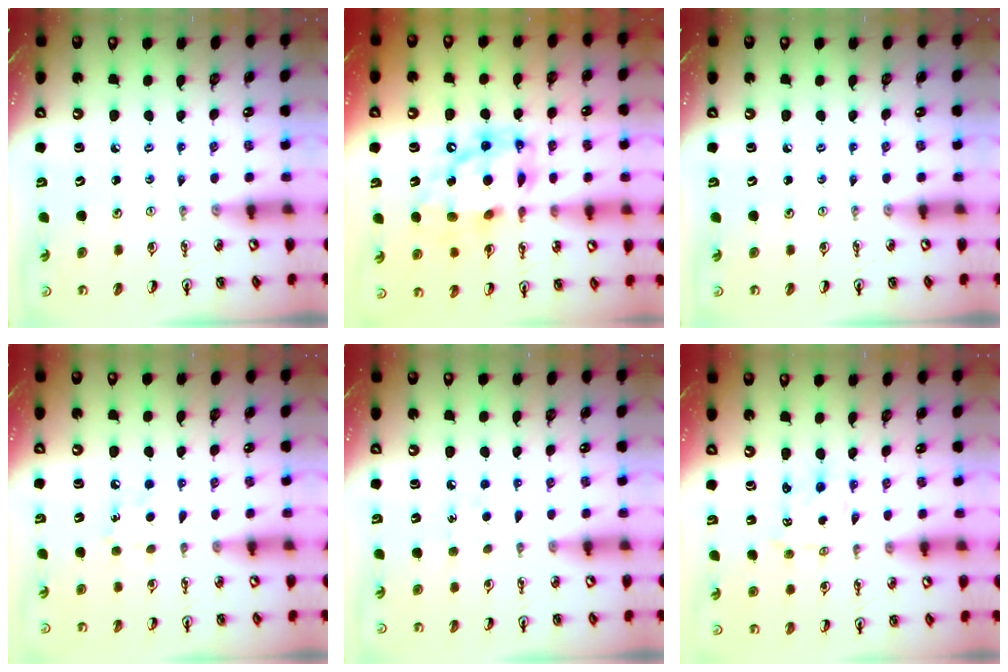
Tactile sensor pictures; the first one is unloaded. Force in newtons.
{"total": 15.4, "press": 15.3, "slide": 1.8}
{"total": 0.0}
{"total": 6.7, "press": 6.7, "slide": 0.8}
{"total": 4.9, "press": 4.9, "slide": 0.5}
{"total": 0.0}